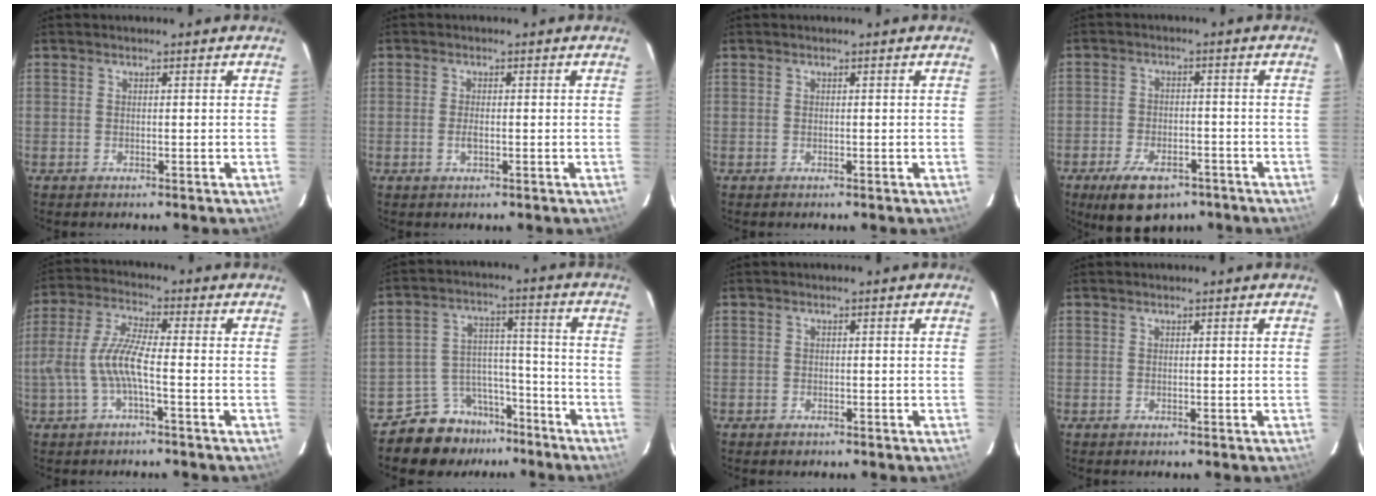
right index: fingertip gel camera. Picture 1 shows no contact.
{"total": 1.7, "force": [-0.5, 0.6, 1.5], "torque": [-0.033, -0.001, -0.009]}
{"total": 0.0}
{"total": 11.2, "force": [-7.4, 5.6, 6.2], "torque": [-0.135, -0.011, -0.113]}
{"total": 8.0, "force": [-2.3, 1.2, 7.5], "torque": [-0.173, 0.006, -0.040]}
{"total": 10.3, "force": [-8.4, 5.9, 0.8], "torque": [-0.026, 0.054, -0.128]}
{"total": 1.2, "force": [-0.8, 0.8, 0.2], "torque": [-0.004, 0.002, -0.012]}
{"total": 0.0}